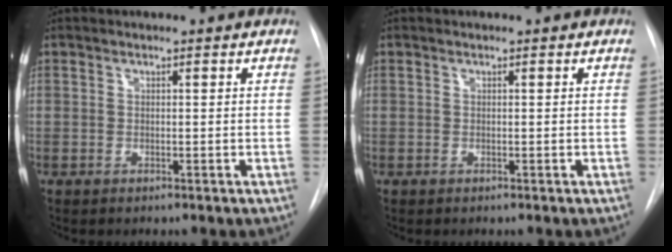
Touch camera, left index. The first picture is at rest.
{"total": 0.0}